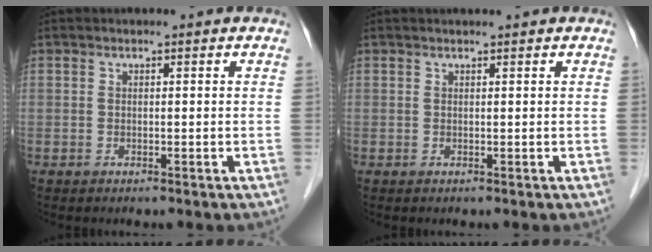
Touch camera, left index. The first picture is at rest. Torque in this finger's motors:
{"motor_torque": [0.21, -0.60, 0.00, -0.01]}